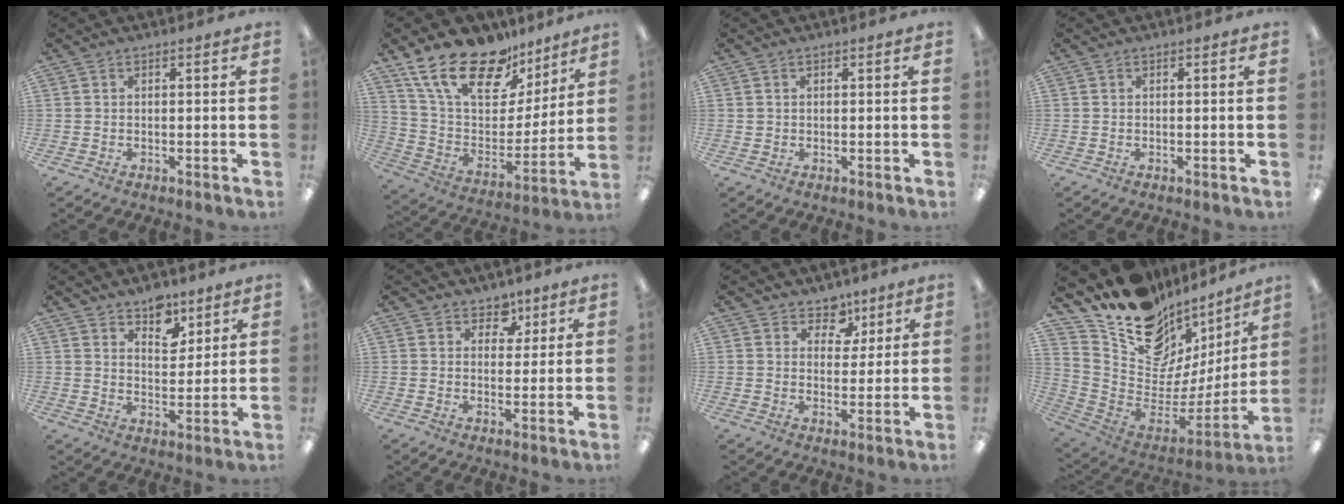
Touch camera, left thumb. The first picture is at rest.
{"total": 22.1, "force": [15.4, 10.5, 11.8], "torque": [-0.216, -0.095, 0.280]}
{"total": 0.7, "force": [0.3, 0.7, 0.0], "torque": [0.000, 0.004, 0.005]}
{"total": 0.0}
{"total": 7.6, "force": [5.9, 4.2, 2.2], "torque": [-0.018, -0.035, 0.103]}
{"total": 5.3, "force": [3.1, 4.0, 1.6], "torque": [-0.005, -0.014, 0.051]}
{"total": 6.5, "force": [4.1, 4.8, 1.4], "torque": [-0.010, -0.024, 0.072]}
{"total": 17.1, "force": [11.0, 10.9, 7.3], "torque": [-0.101, -0.100, 0.210]}